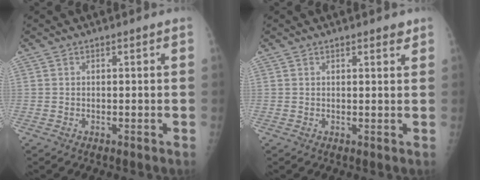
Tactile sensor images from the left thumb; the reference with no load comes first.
{"total": 1.9, "force": [1.5, 0.5, 1.1], "torque": [-0.011, -0.007, 0.017]}